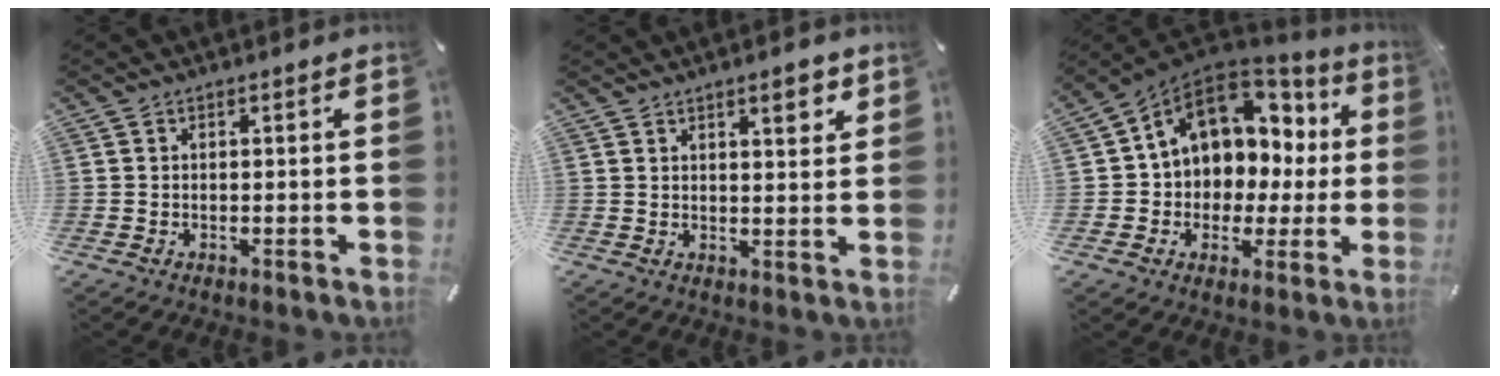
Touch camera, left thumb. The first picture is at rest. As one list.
[{"total": 4.5, "force": [3.0, 1.5, 2.9], "torque": [-0.031, -0.015, 0.046]}, {"total": 12.0, "force": [4.8, 9.7, 5.2], "torque": [-0.101, -0.032, 0.093]}]